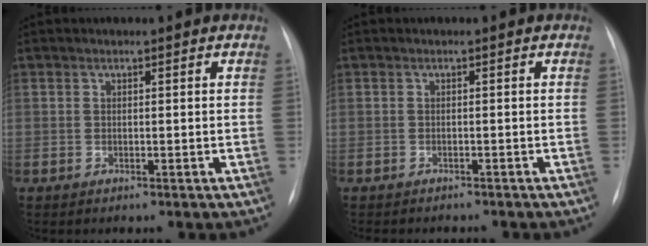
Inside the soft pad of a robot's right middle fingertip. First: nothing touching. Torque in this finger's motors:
{"motor_torque": [0.00, -0.01, 0.00, 0.00]}